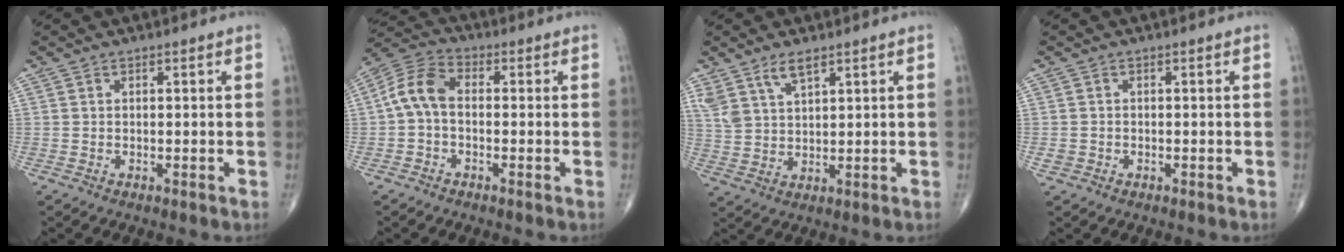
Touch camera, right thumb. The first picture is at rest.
{"total": 7.5, "force": [-0.5, 4.7, 5.8], "torque": [-0.114, 0.025, -0.024]}
{"total": 5.8, "force": [4.0, 2.2, 3.6], "torque": [-0.068, -0.017, 0.084]}
{"total": 1.2, "force": [-0.4, 1.0, 0.4], "torque": [-0.009, 0.004, -0.006]}